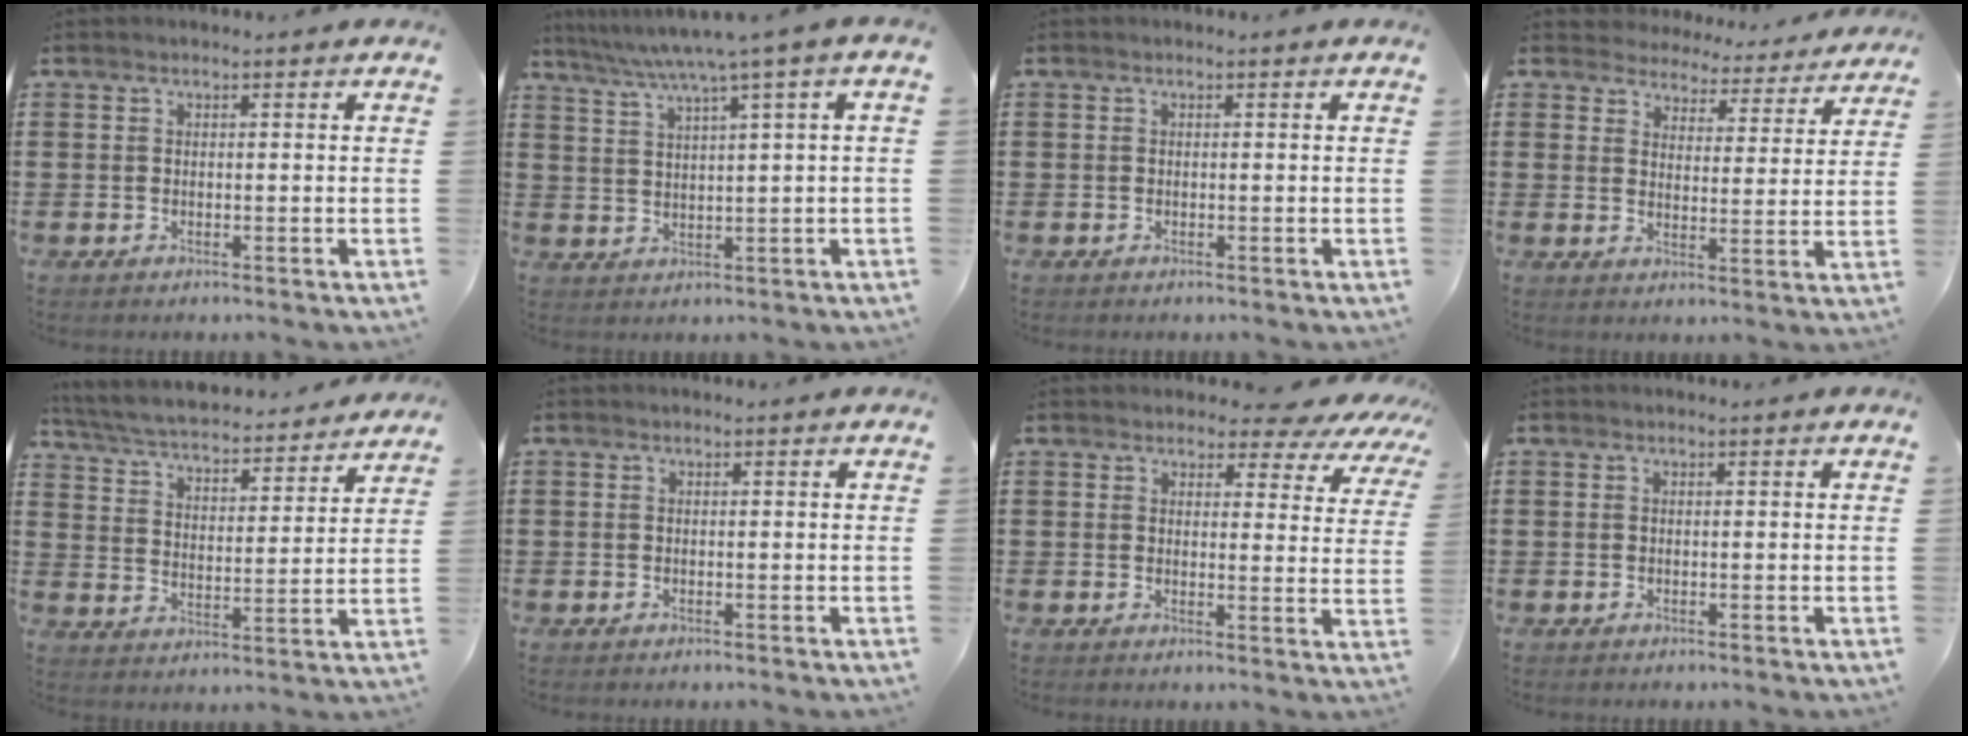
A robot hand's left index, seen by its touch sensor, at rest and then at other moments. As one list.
[{"total": 5.2, "force": [3.0, -0.6, 4.2], "torque": [-0.090, -0.017, 0.046]}, {"total": 0.0}, {"total": 4.5, "force": [4.5, 0.5, -0.5], "torque": [-0.019, -0.035, 0.077]}, {"total": 4.5, "force": [4.3, 0.1, 1.3], "torque": [-0.049, -0.033, 0.066]}, {"total": 0.0}, {"total": 4.5, "force": [4.1, 1.3, 1.2], "torque": [-0.027, -0.022, 0.069]}, {"total": 0.0}]